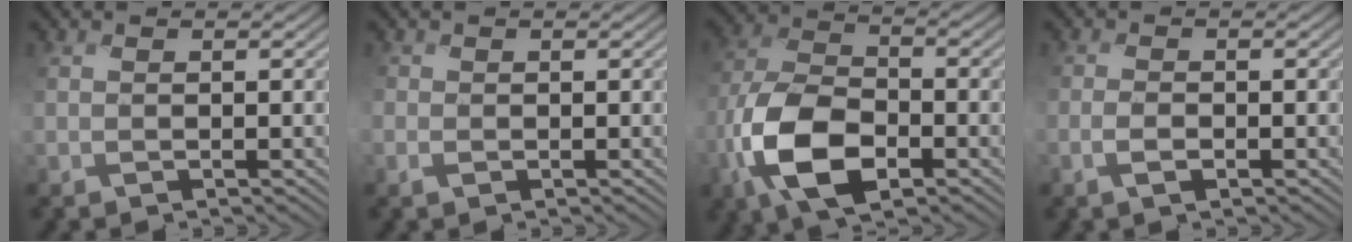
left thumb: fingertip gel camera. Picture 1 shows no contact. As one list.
[{"total": 1.1, "force": [-0.3, 1.0, 0.4], "torque": [-0.012, -0.004, -0.009]}, {"total": 11.9, "force": [-5.0, 6.1, 8.9], "torque": [-0.202, -0.009, -0.107]}, {"total": 1.8, "force": [-0.9, 0.8, 1.4], "torque": [-0.029, 0.001, -0.019]}]